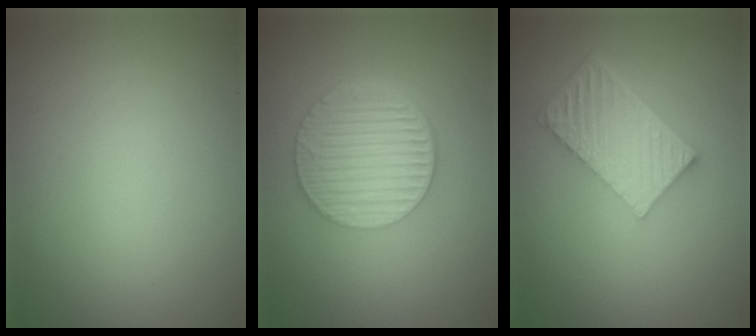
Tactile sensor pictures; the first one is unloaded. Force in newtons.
{"total": 6.1, "press": 4.1, "slide": 4.5}
{"total": 6.0, "press": 4.2, "slide": 4.3}